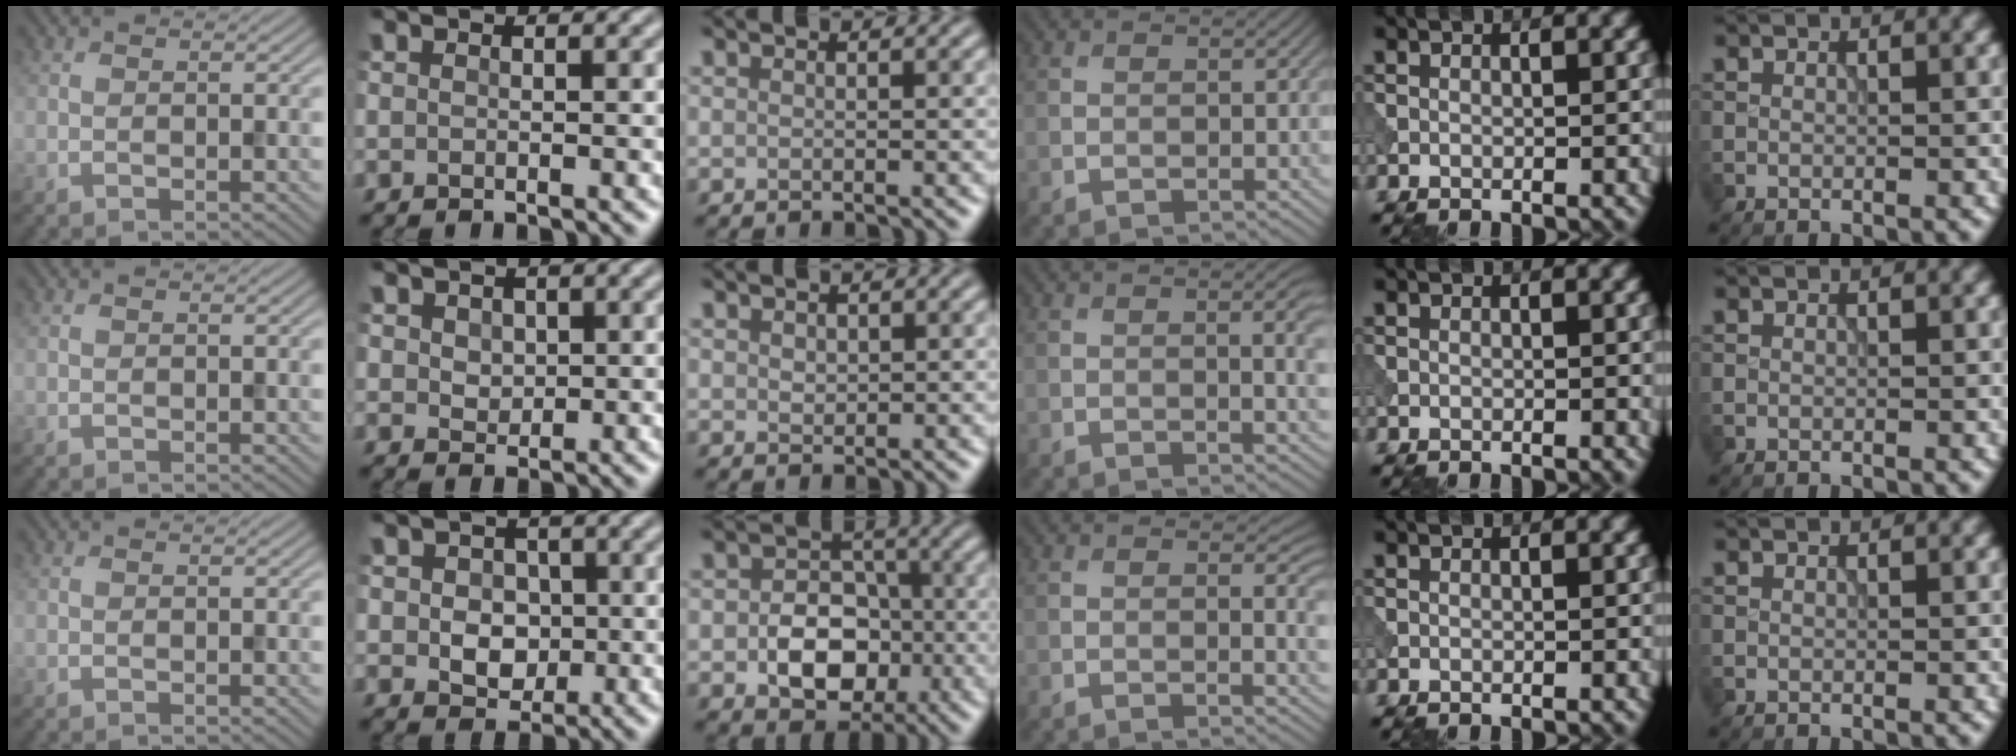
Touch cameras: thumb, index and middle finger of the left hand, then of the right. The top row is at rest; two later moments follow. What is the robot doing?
{"motion": "dispense", "object": "syringe"}